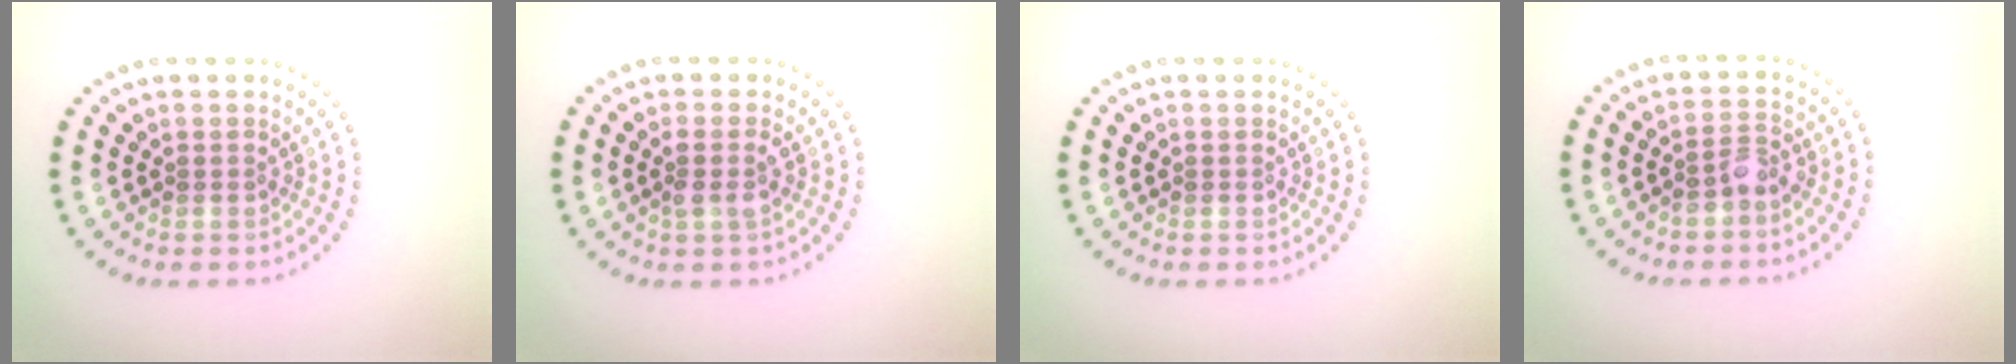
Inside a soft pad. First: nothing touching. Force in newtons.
{"total": 1.5, "press": 1.4, "slide": 0.7}
{"total": 0.0}
{"total": 1.8, "press": 1.7, "slide": 0.7}